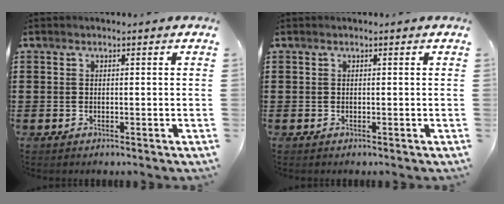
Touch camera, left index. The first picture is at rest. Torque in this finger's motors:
{"motor_torque": [0.01, 0.00, 0.02, 0.00]}